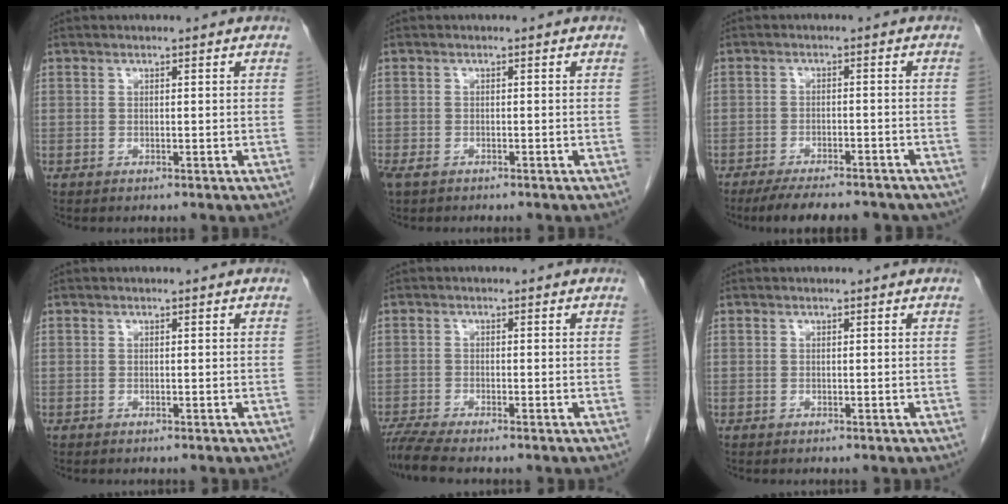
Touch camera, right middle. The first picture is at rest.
{"total": 2.2, "force": [-1.5, 1.0, 1.1], "torque": [-0.028, -0.003, -0.022]}
{"total": 12.6, "force": [-10.9, 3.0, 5.6], "torque": [-0.088, -0.006, -0.144]}
{"total": 0.0}
{"total": 4.4, "force": [-3.8, -0.3, 2.3], "torque": [-0.051, -0.015, -0.072]}
{"total": 0.0}